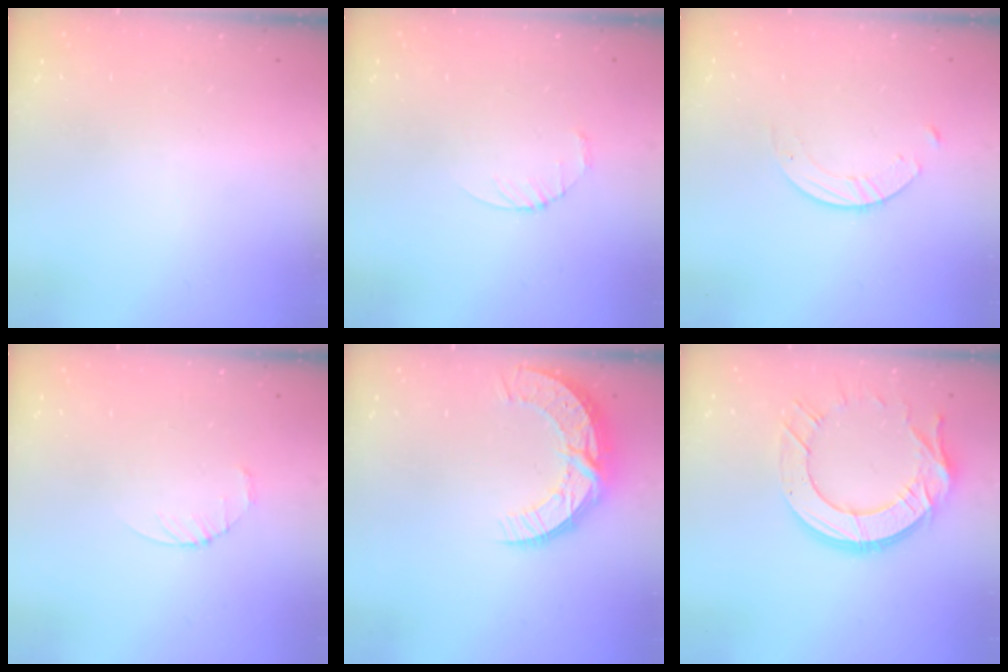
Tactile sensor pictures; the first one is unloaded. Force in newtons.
{"total": 3.4, "press": 3.3, "slide": 0.4}
{"total": 1.4, "press": 1.4, "slide": 0.2}
{"total": 3.4, "press": 3.3, "slide": 0.4}
{"total": 10.2, "press": 10.2, "slide": 0.8}
{"total": 14.7, "press": 14.6, "slide": 1.2}